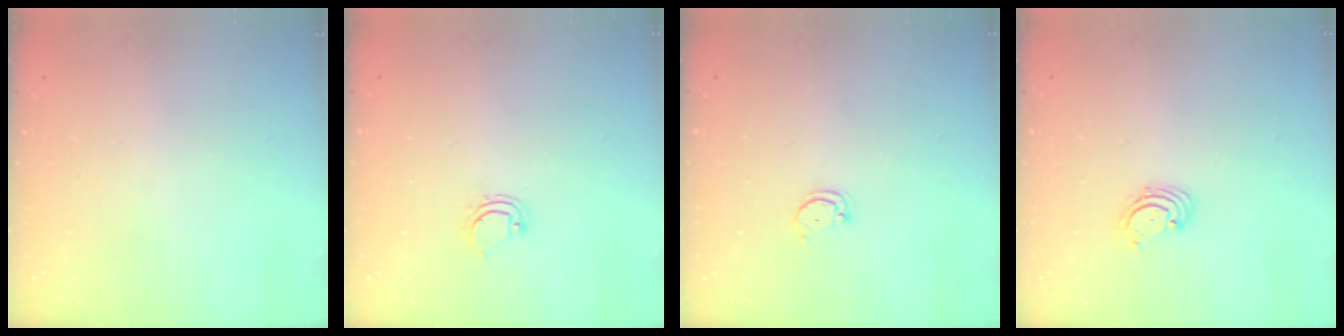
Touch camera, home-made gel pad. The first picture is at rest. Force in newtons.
{"total": 4.2, "press": 4.2, "slide": 0.4}
{"total": 2.3, "press": 2.3, "slide": 0.4}
{"total": 1.6, "press": 1.6, "slide": 0.2}